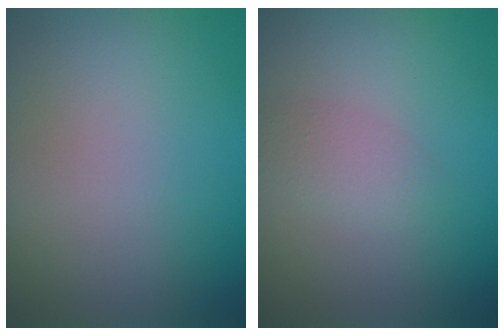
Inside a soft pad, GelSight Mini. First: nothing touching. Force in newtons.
{"total": 1.6, "press": 1.6, "slide": 0.0}